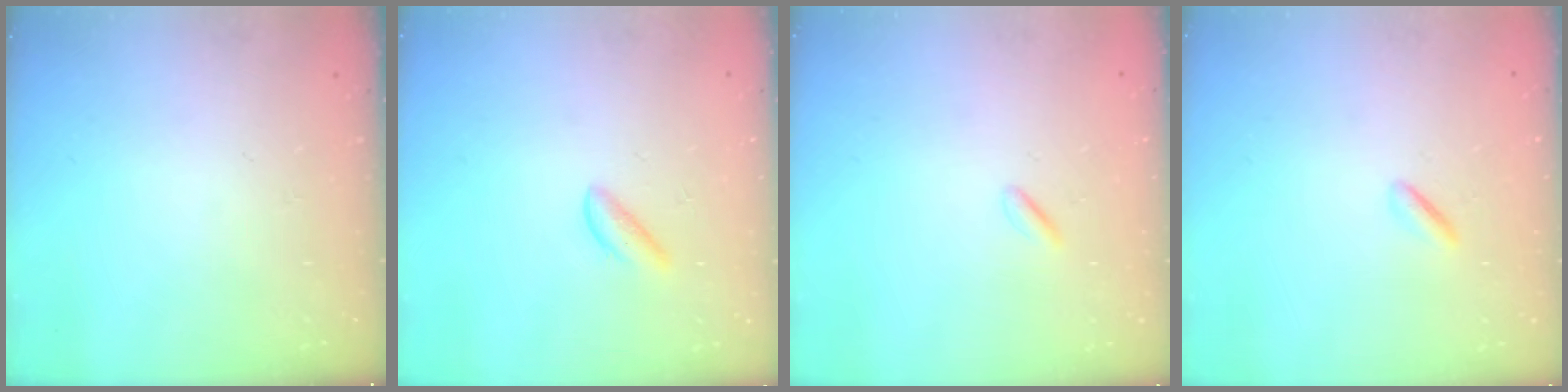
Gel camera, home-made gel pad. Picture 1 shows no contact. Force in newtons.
{"total": 2.7, "press": 2.7, "slide": 0.3}
{"total": 0.9, "press": 0.8, "slide": 0.4}
{"total": 0.5, "press": 0.0, "slide": 0.5}